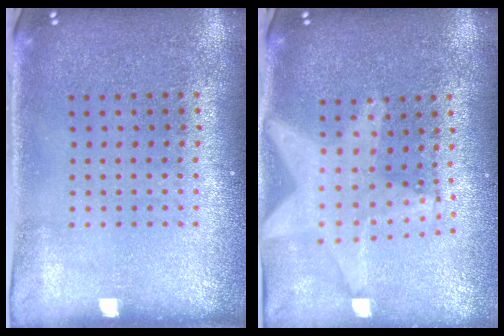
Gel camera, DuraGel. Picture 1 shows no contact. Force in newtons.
{"total": 2.2, "press": 1.8, "slide": 1.2}